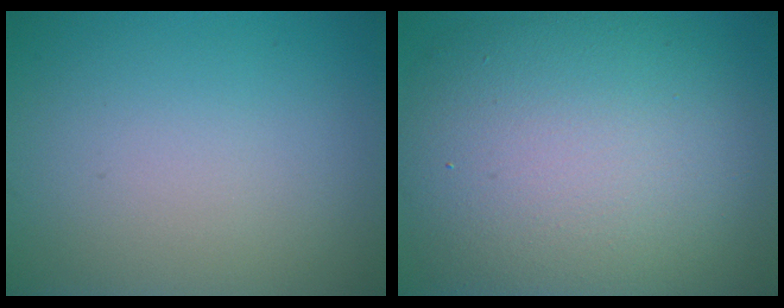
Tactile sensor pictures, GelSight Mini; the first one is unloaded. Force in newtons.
{"total": 12.8, "press": 12.8, "slide": 0.5}